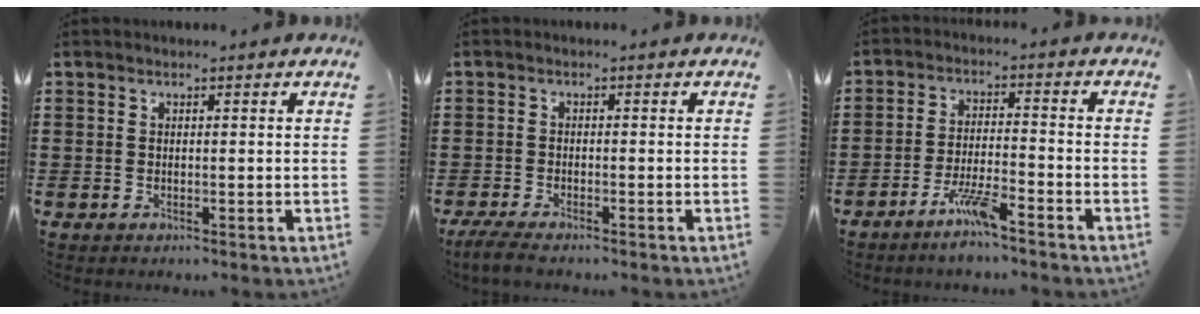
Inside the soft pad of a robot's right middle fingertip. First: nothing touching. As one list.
[{"total": 2.9, "force": [-2.7, 0.3, 1.2], "torque": [-0.035, -0.005, -0.057]}, {"total": 5.6, "force": [-4.1, 0.5, 3.7], "torque": [-0.083, -0.006, -0.077]}]